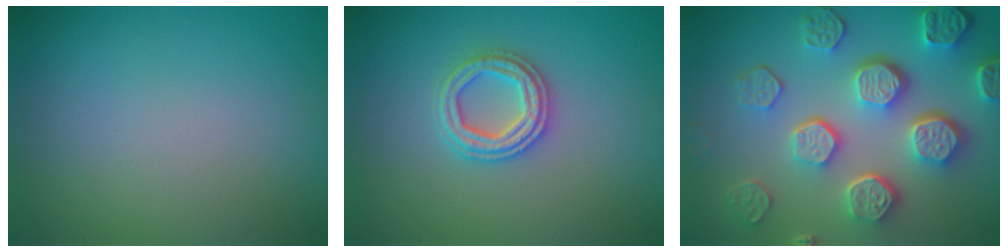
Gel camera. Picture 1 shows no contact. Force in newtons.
{"total": 2.9, "press": 2.9, "slide": 0.6}
{"total": 8.4, "press": 6.2, "slide": 5.7}